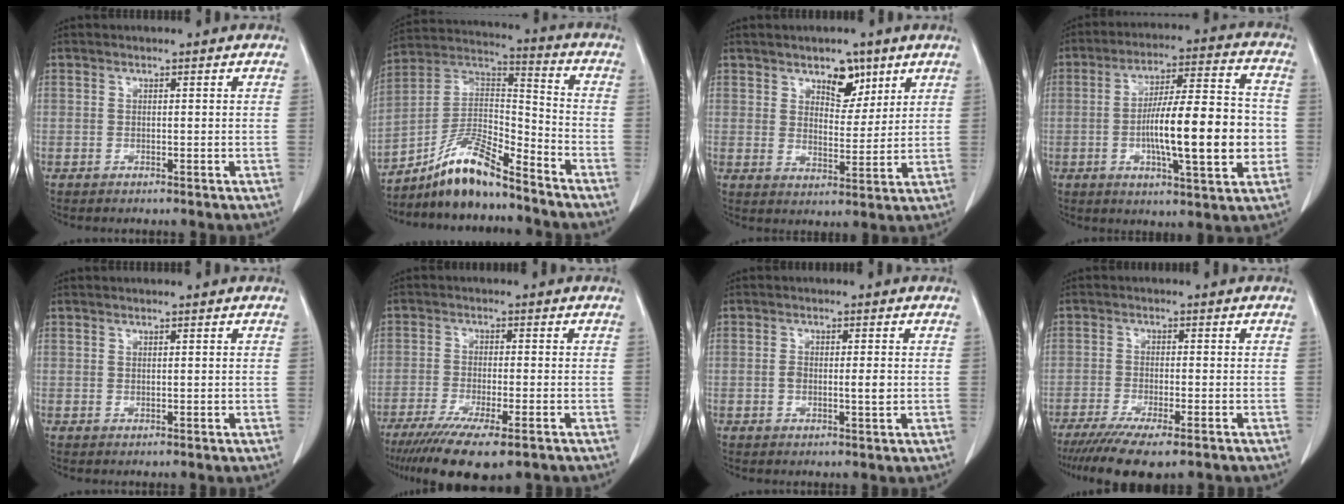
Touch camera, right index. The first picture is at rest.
{"total": 12.3, "force": [-9.9, 2.3, 6.9], "torque": [-0.129, 0.024, -0.181]}
{"total": 6.2, "force": [3.8, 3.4, 3.5], "torque": [-0.048, 0.001, 0.063]}
{"total": 16.8, "force": [-2.5, 3.0, 16.3], "torque": [-0.266, 0.013, -0.038]}
{"total": 0.0}
{"total": 13.4, "force": [-9.6, 2.4, 9.1], "torque": [-0.151, -0.033, -0.150]}
{"total": 3.4, "force": [-0.3, 1.1, 3.2], "torque": [-0.061, 0.001, -0.003]}
{"total": 11.5, "force": [-8.6, 2.1, 7.4], "torque": [-0.113, -0.023, -0.132]}